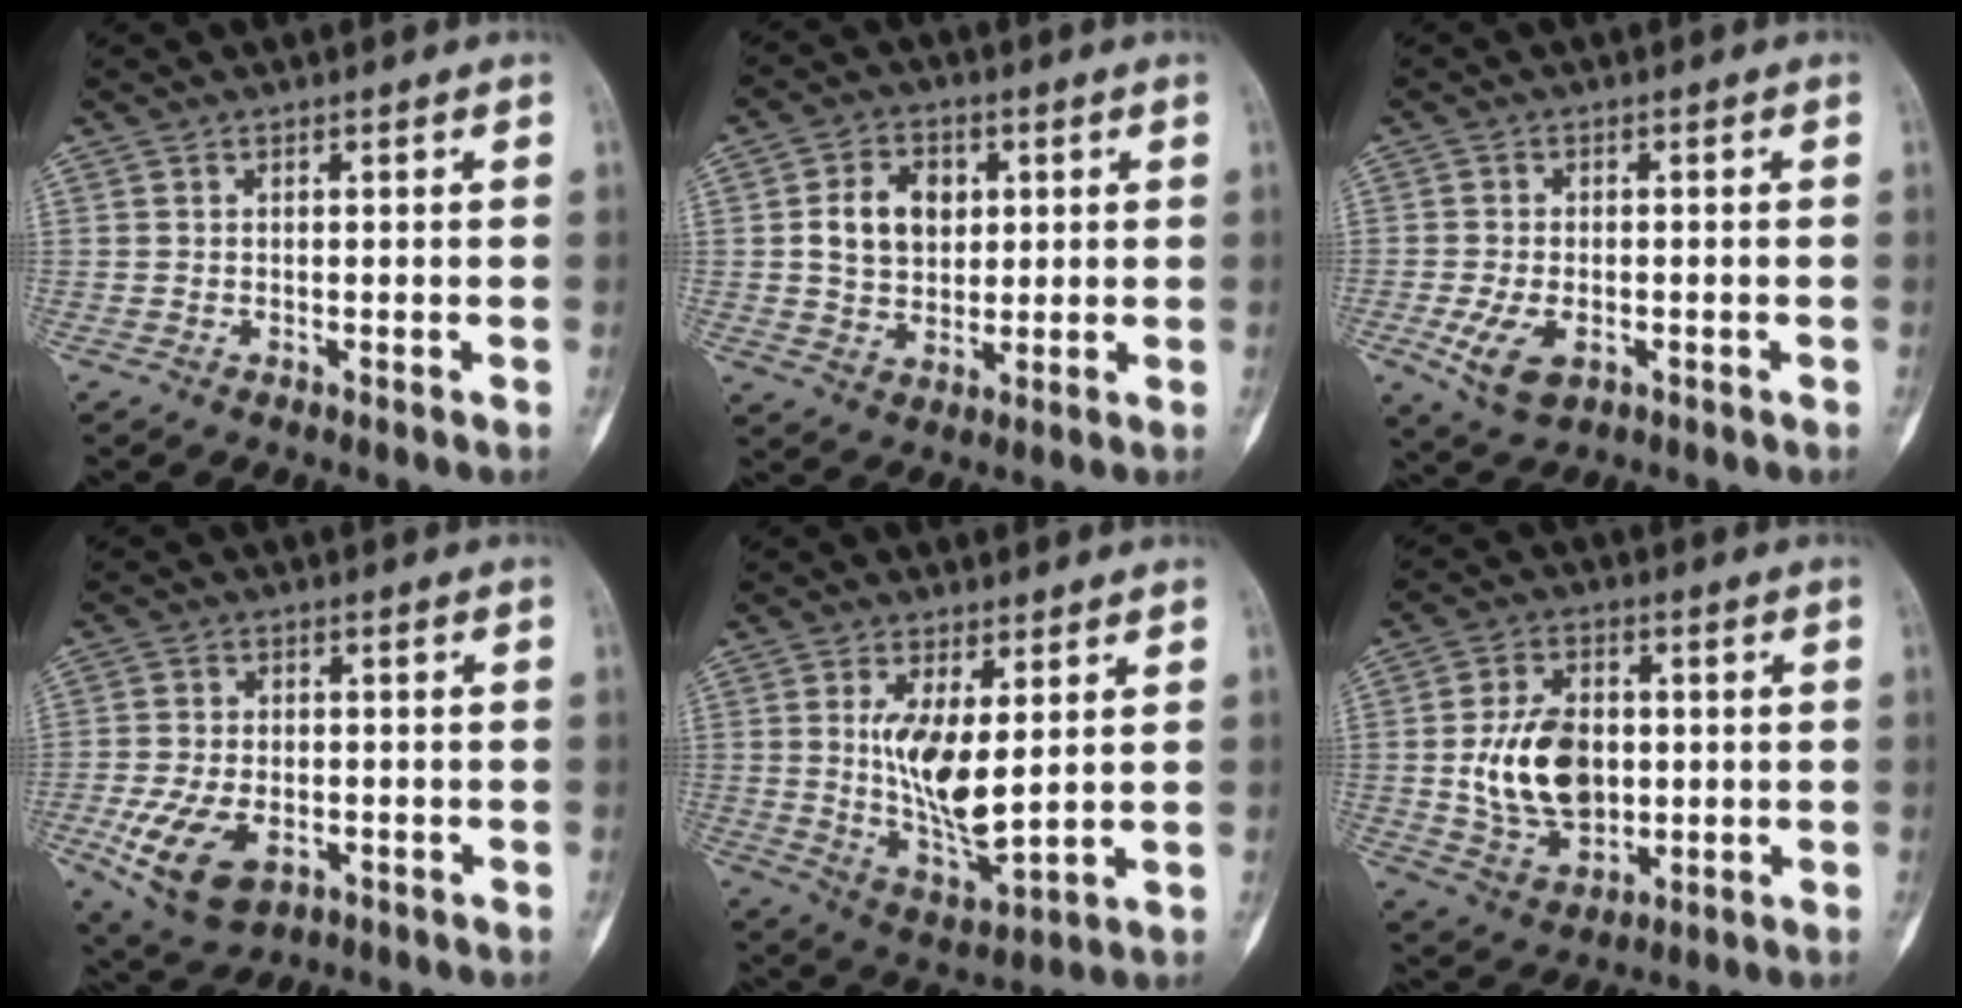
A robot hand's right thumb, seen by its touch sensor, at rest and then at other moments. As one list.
[{"total": 9.4, "force": [1.8, 7.1, 5.9], "torque": [-0.069, -0.004, 0.033]}, {"total": 6.7, "force": [-2.1, 4.0, 5.0], "torque": [-0.096, -0.003, -0.032]}, {"total": 11.3, "force": [-4.0, 6.8, 8.0], "torque": [-0.152, 0.005, -0.061]}, {"total": 11.2, "force": [2.1, 4.3, 10.1], "torque": [-0.176, -0.031, 0.052]}, {"total": 14.0, "force": [0.0, 9.4, 10.3], "torque": [-0.161, 0.000, 0.010]}]